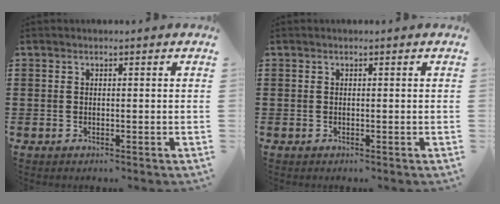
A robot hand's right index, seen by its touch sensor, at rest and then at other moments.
{"total": 0.0}